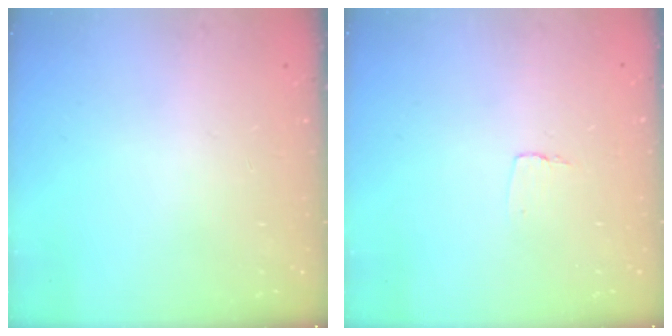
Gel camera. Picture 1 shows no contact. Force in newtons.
{"total": 3.1, "press": 3.1, "slide": 0.3}